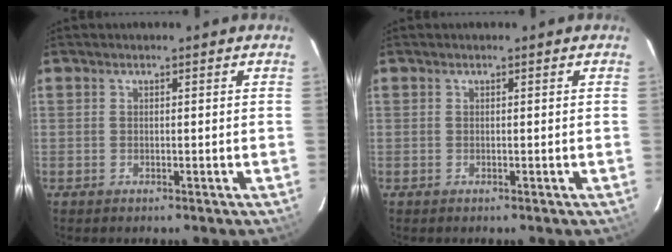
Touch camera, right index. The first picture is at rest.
{"total": 0.0}